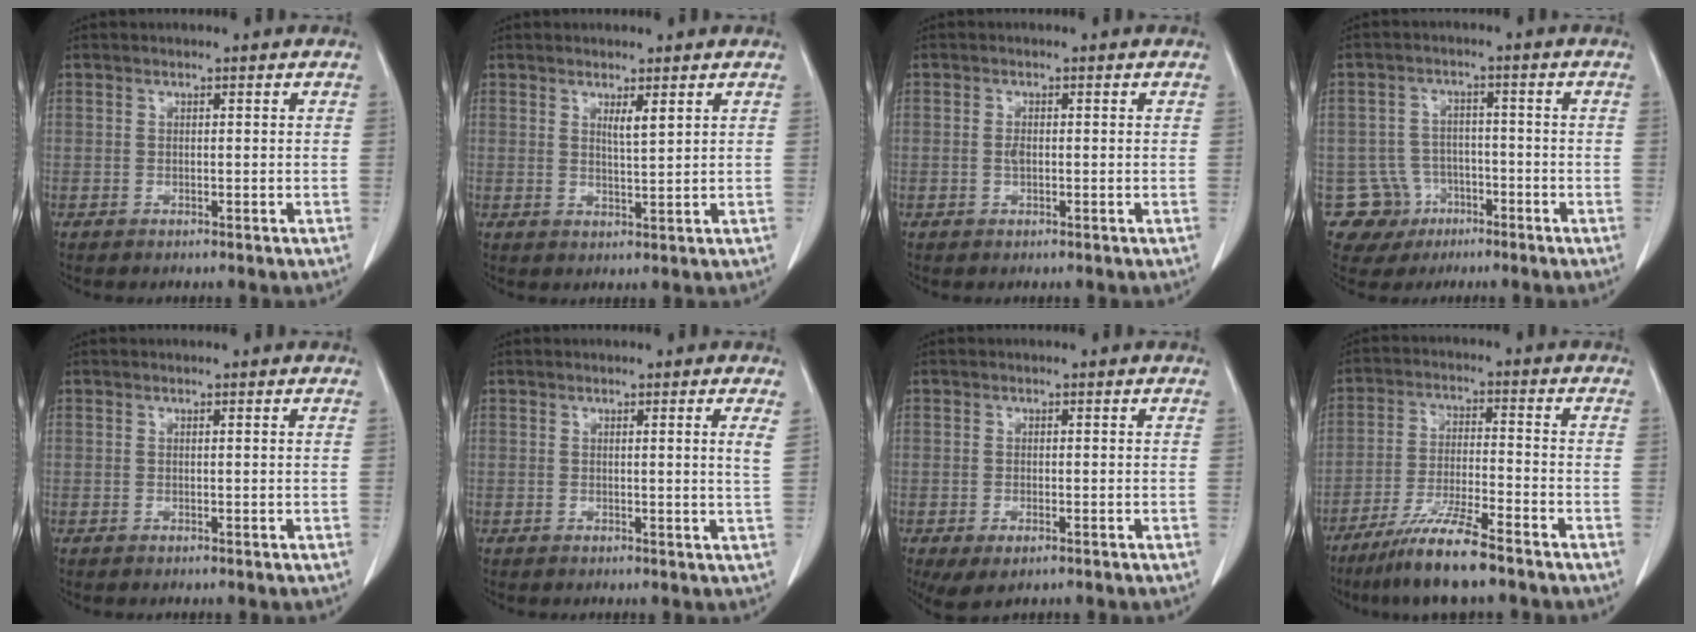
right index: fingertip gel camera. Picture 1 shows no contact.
{"total": 2.2, "force": [1.2, 0.0, 1.8], "torque": [-0.038, -0.006, 0.025]}
{"total": 1.0, "force": [0.0, 0.5, 0.9], "torque": [-0.017, 0.003, 0.002]}
{"total": 11.1, "force": [-5.0, 9.8, 1.5], "torque": [-0.042, 0.034, -0.063]}
{"total": 0.0}
{"total": 1.8, "force": [0.9, -0.6, 1.5], "torque": [-0.029, -0.009, 0.010]}
{"total": 3.5, "force": [-1.8, 1.3, 2.7], "torque": [-0.047, -0.008, -0.020]}
{"total": 9.5, "force": [-7.1, 0.2, 6.2], "torque": [-0.122, -0.027, -0.132]}